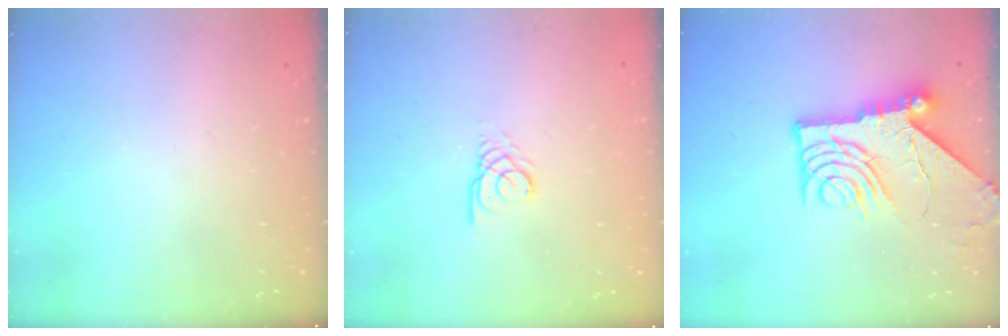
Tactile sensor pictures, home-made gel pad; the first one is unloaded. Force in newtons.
{"total": 2.2, "press": 2.2, "slide": 0.2}
{"total": 12.6, "press": 12.6, "slide": 1.5}